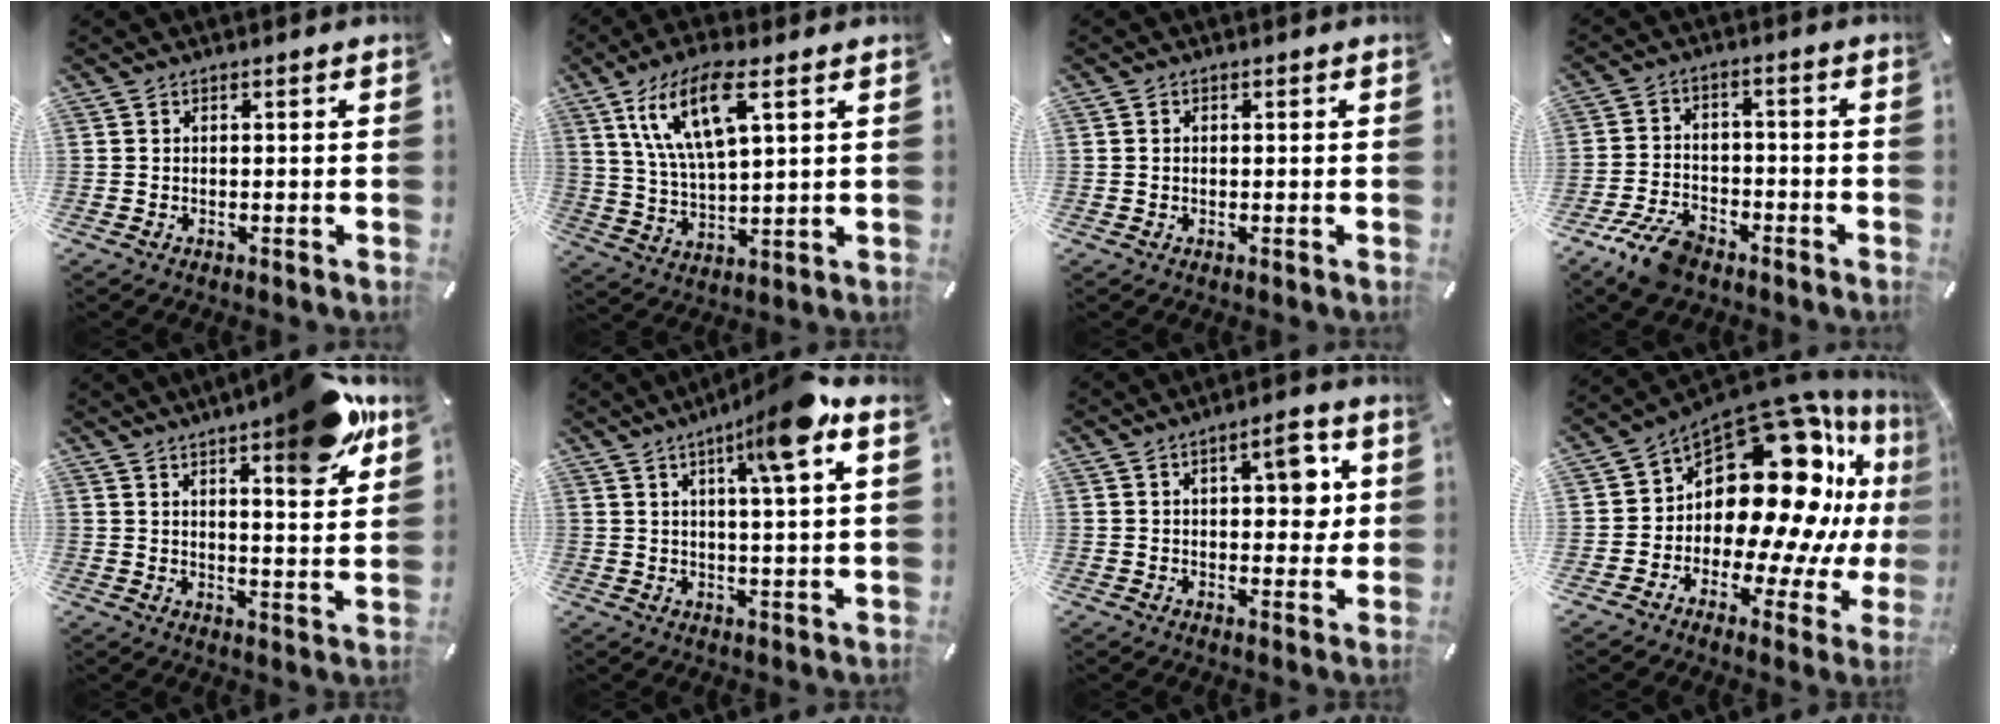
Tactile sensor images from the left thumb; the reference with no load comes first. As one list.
[{"total": 14.0, "force": [7.0, 5.0, 11.1], "torque": [-0.246, -0.004, 0.121]}, {"total": 0.8, "force": [0.0, 0.6, 0.5], "torque": [-0.010, 0.004, -0.001]}, {"total": 9.3, "force": [-5.7, 5.4, 5.0], "torque": [-0.100, 0.031, -0.103]}, {"total": 12.3, "force": [8.5, 2.6, 8.5], "torque": [-0.104, -0.060, 0.134]}, {"total": 11.1, "force": [6.4, 0.6, 9.1], "torque": [-0.147, -0.024, 0.096]}, {"total": 8.7, "force": [2.5, 4.2, 7.2], "torque": [-0.083, -0.009, 0.032]}, {"total": 22.6, "force": [8.0, 12.8, 16.8], "torque": [-0.246, -0.106, 0.146]}]